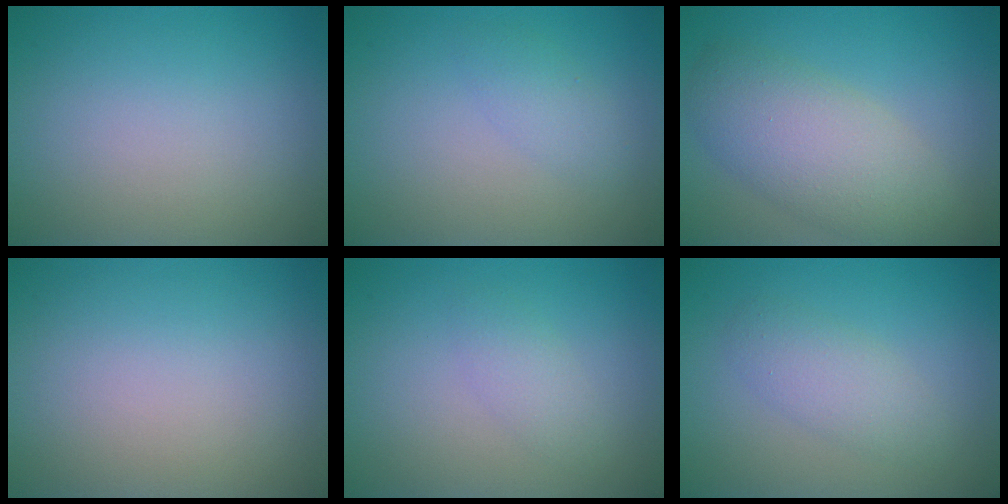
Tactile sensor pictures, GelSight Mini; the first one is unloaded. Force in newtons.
{"total": 0.7, "press": 0.7, "slide": 0.1}
{"total": 6.1, "press": 6.1, "slide": 0.4}
{"total": 0.0}
{"total": 1.5, "press": 1.5, "slide": 0.0}
{"total": 2.5, "press": 2.5, "slide": 0.1}